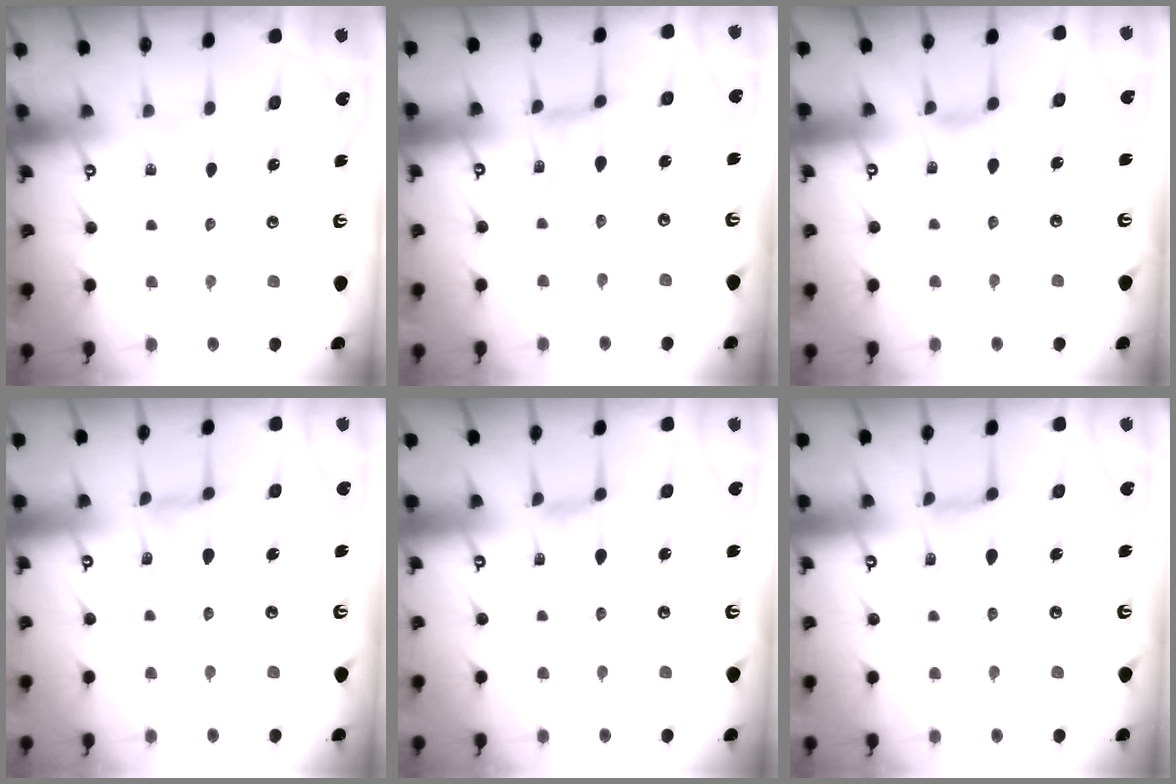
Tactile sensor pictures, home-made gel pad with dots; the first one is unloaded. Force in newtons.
{"total": 0.6, "press": 0.5, "slide": 0.2}
{"total": 1.6, "press": 1.5, "slide": 0.4}
{"total": 2.5, "press": 2.5, "slide": 0.4}
{"total": 0.0}
{"total": 3.1, "press": 3.0, "slide": 0.5}